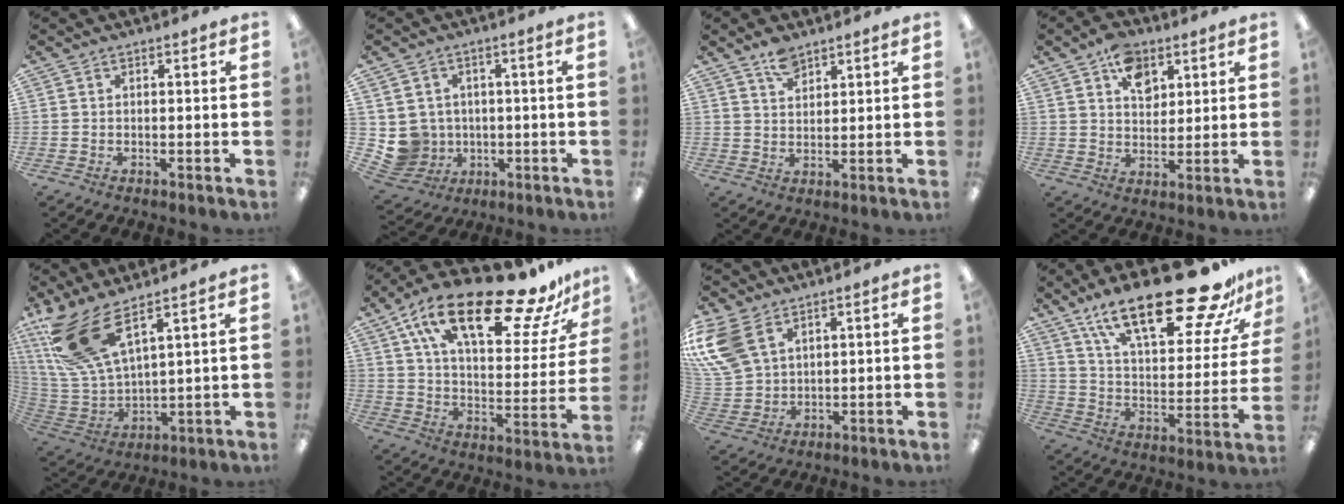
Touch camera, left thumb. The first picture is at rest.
{"total": 6.2, "force": [0.3, 6.2, 0.6], "torque": [-0.048, -0.011, 0.014]}
{"total": 4.8, "force": [3.8, 2.1, 2.1], "torque": [-0.032, -0.021, 0.068]}
{"total": 8.5, "force": [4.5, 5.7, 4.4], "torque": [-0.052, -0.018, 0.078]}
{"total": 17.1, "force": [10.6, 6.8, 11.5], "torque": [-0.261, -0.048, 0.197]}
{"total": 26.0, "force": [17.1, 9.1, 17.3], "torque": [-0.284, -0.096, 0.280]}
{"total": 11.6, "force": [6.2, 7.4, 6.4], "torque": [-0.157, -0.011, 0.122]}
{"total": 27.8, "force": [18.9, 9.0, 18.4], "torque": [-0.290, -0.117, 0.308]}